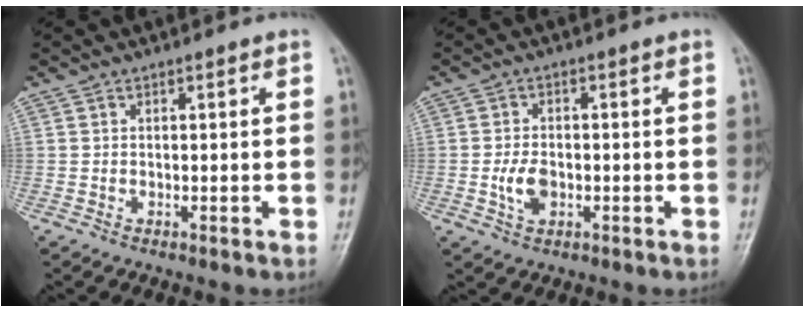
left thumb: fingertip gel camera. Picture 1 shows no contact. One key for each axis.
{"total": 4.3, "fx": -0.9, "fy": 2.8, "fz": 3.2, "tx": -0.057, "ty": 0.005, "tz": -0.016}